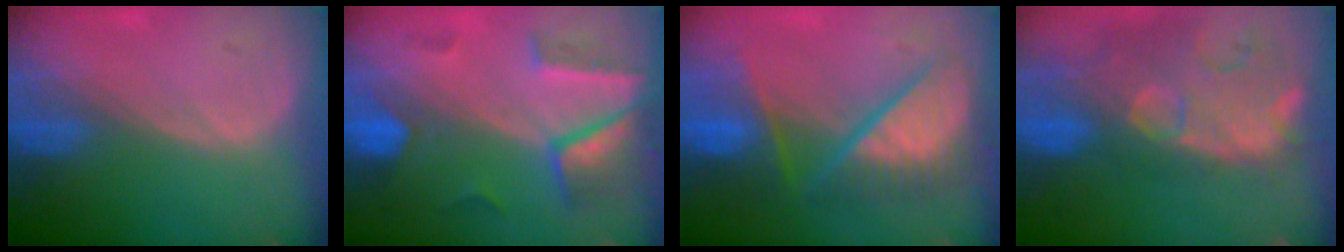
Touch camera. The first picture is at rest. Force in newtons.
{"total": 7.3, "press": 7.2, "slide": 0.7}
{"total": 9.9, "press": 9.9, "slide": 1.0}
{"total": 14.5, "press": 11.7, "slide": 8.5}